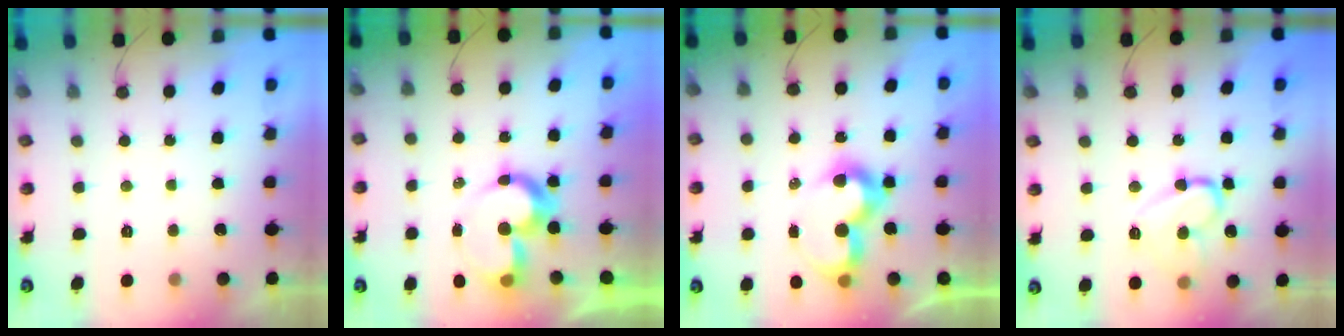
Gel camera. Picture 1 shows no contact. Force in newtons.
{"total": 9.7, "press": 9.6, "slide": 1.5}
{"total": 10.2, "press": 10.2, "slide": 1.0}
{"total": 12.6, "press": 12.5, "slide": 1.4}